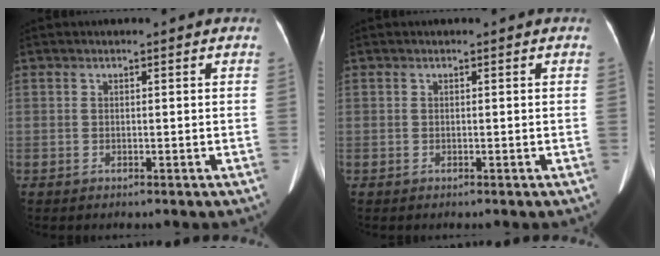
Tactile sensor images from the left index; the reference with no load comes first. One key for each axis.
{"total": 0.0}